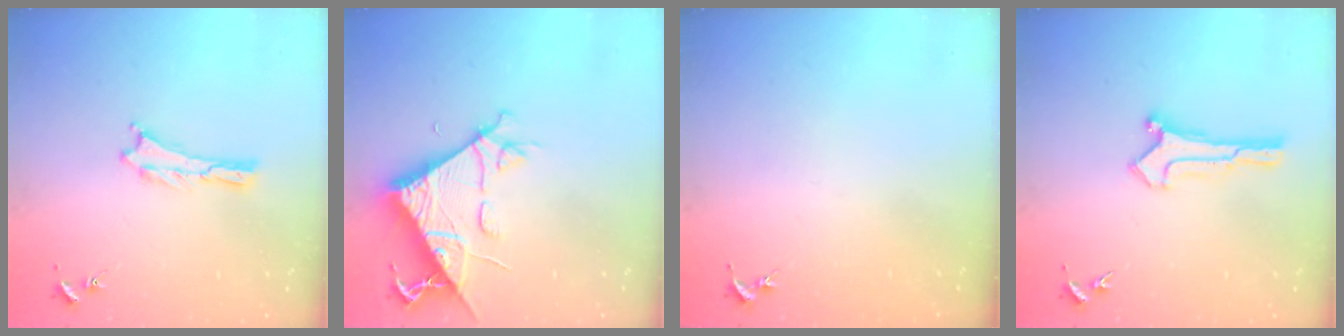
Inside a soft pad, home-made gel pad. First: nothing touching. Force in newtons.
{"total": 8.4, "press": 8.3, "slide": 0.8}
{"total": 0.0}
{"total": 0.0}